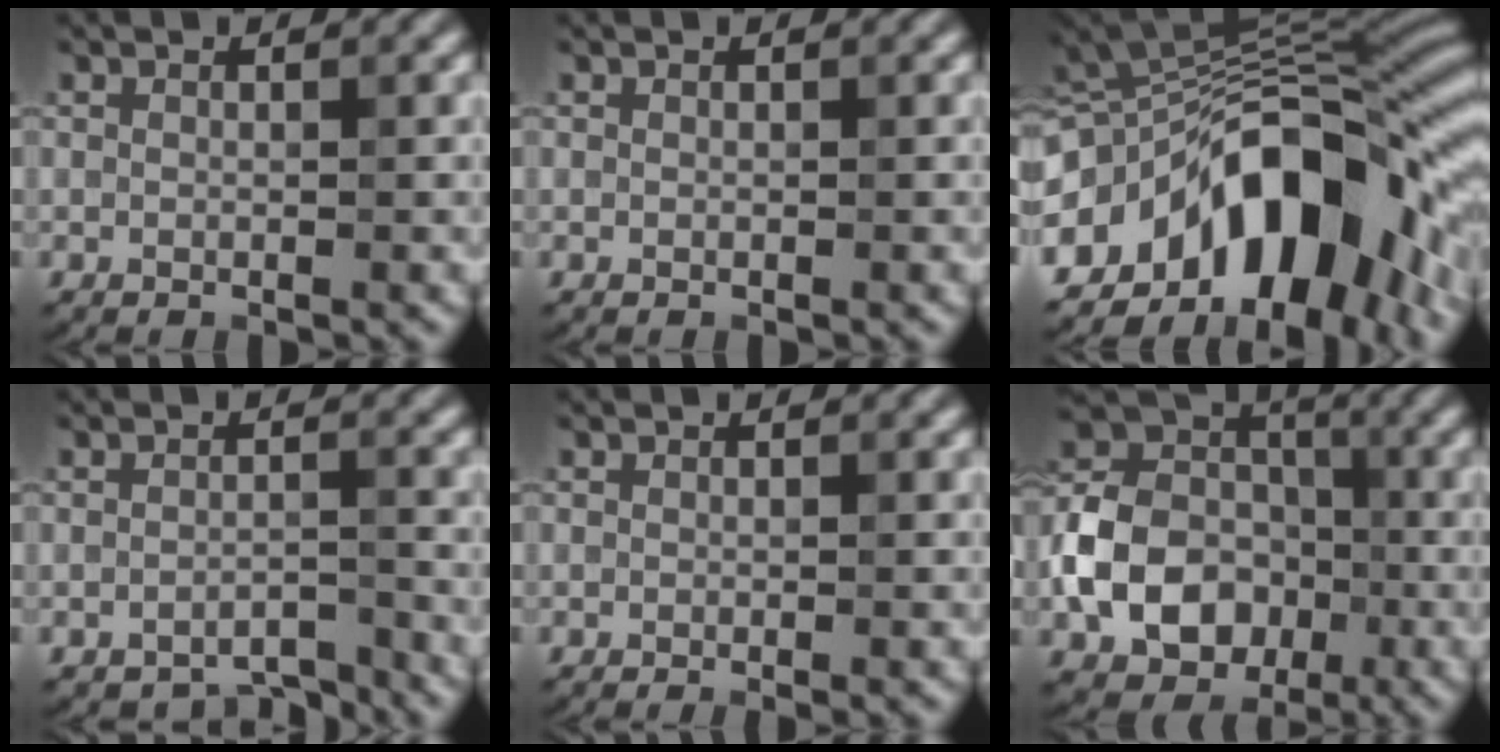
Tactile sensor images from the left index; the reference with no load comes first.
{"total": 0.0}
{"total": 15.9, "force": [-5.3, 8.8, 12.1], "torque": [-0.161, 0.018, -0.094]}
{"total": 3.0, "force": [-2.9, 0.6, 0.6], "torque": [-0.006, 0.000, -0.045]}
{"total": 1.0, "force": [-0.4, 0.3, 0.8], "torque": [-0.008, -0.010, -0.009]}
{"total": 8.9, "force": [-2.6, 6.8, 5.0], "torque": [-0.092, 0.000, -0.058]}